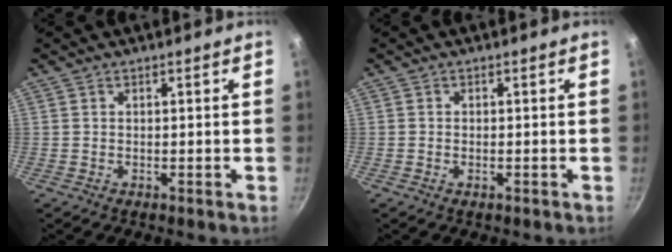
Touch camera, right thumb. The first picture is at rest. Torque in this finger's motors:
{"motor_torque": [-0.31, 0.02, -0.06, -0.06, 0.00]}